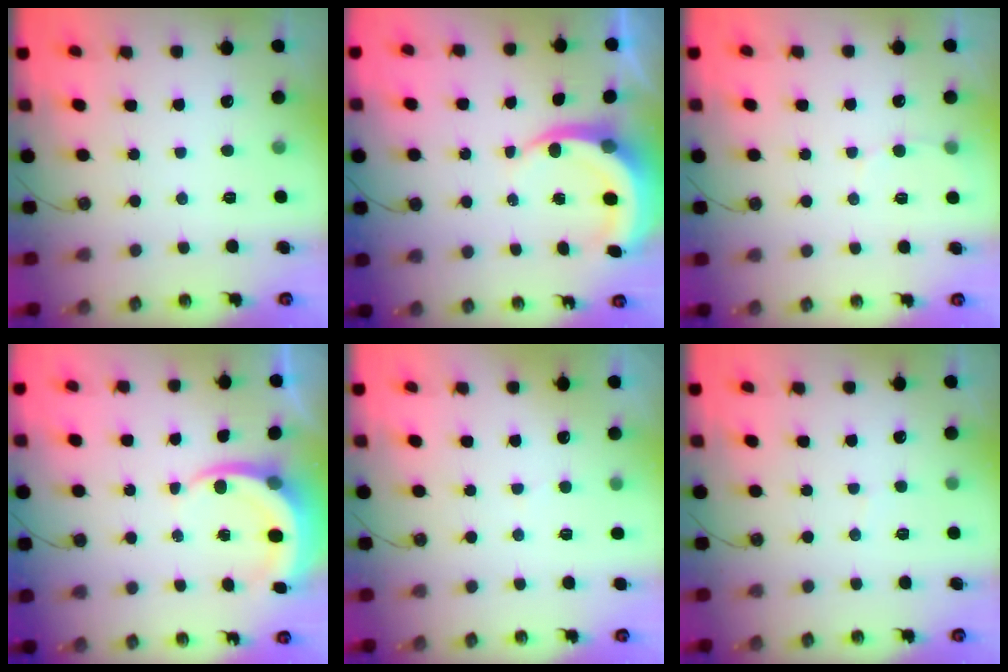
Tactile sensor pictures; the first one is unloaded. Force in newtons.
{"total": 6.2, "press": 6.2, "slide": 0.9}
{"total": 3.9, "press": 3.8, "slide": 0.4}
{"total": 5.7, "press": 5.6, "slide": 0.7}
{"total": 3.4, "press": 3.1, "slide": 1.3}
{"total": 3.0, "press": 3.0, "slide": 0.2}